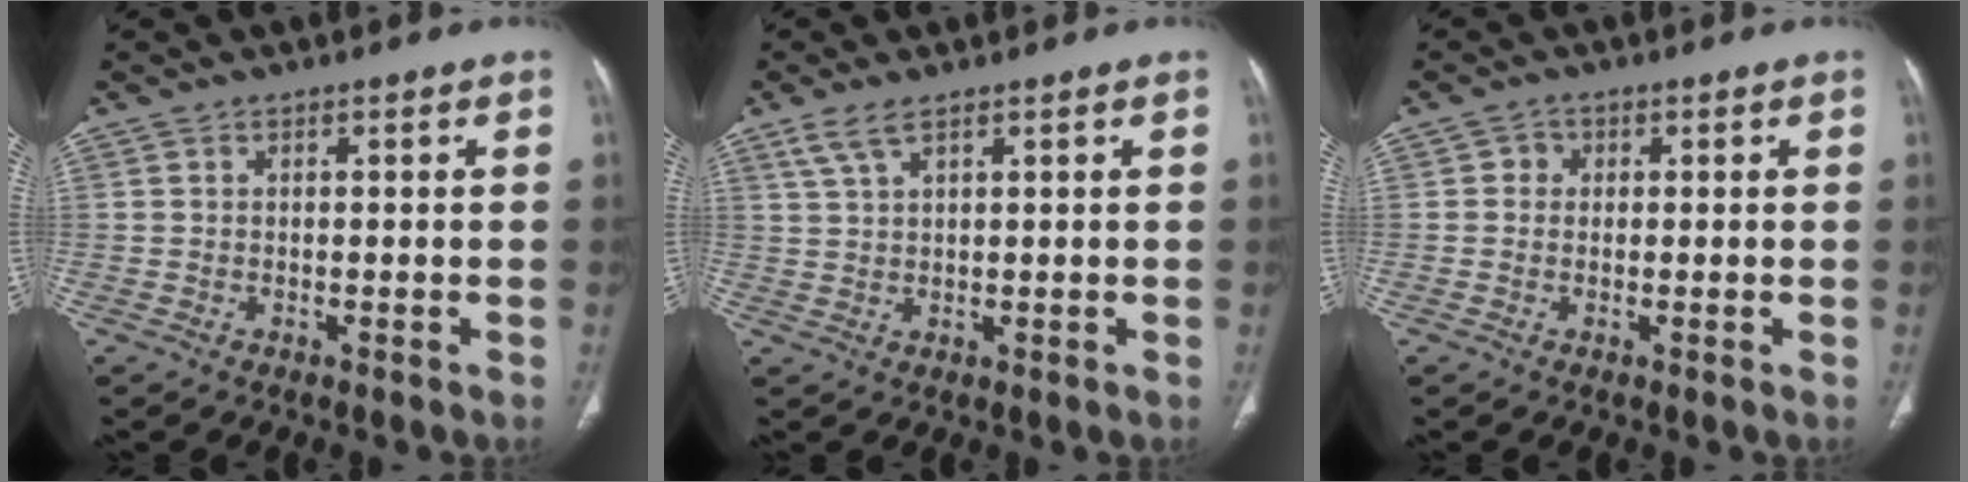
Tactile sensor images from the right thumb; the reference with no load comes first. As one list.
[{"total": 3.5, "force": [2.3, 1.1, 2.4], "torque": [-0.060, 0.005, 0.055]}, {"total": 1.7, "force": [0.2, 1.6, 0.5], "torque": [0.002, 0.004, -0.002]}]